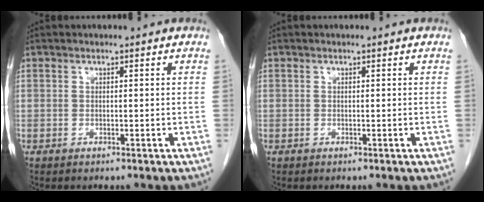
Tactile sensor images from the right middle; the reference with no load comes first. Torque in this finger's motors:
{"motor_torque": [0.00, 0.00, 0.00, 0.00]}